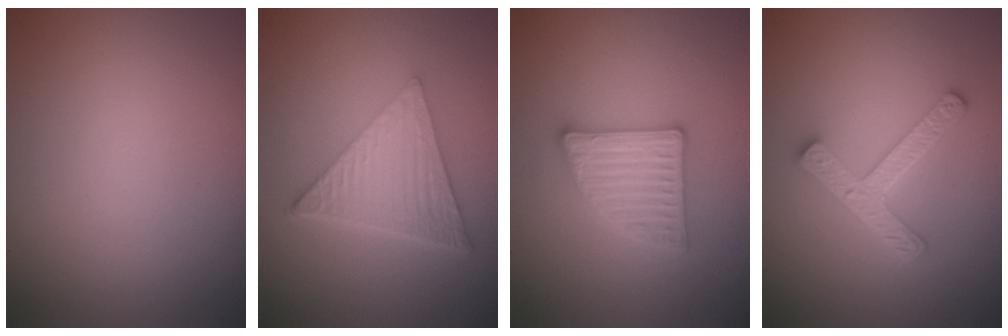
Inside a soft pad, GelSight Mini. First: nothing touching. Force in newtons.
{"total": 6.7, "press": 4.4, "slide": 5.0}
{"total": 3.6, "press": 3.5, "slide": 0.5}
{"total": 4.3, "press": 3.3, "slide": 2.7}